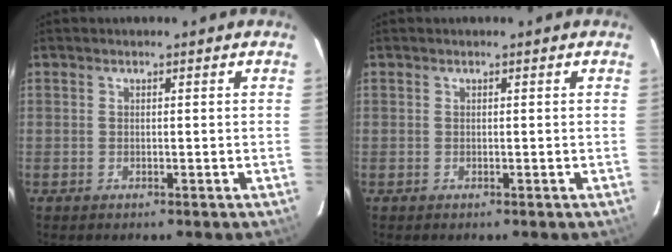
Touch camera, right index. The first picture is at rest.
{"total": 0.0}